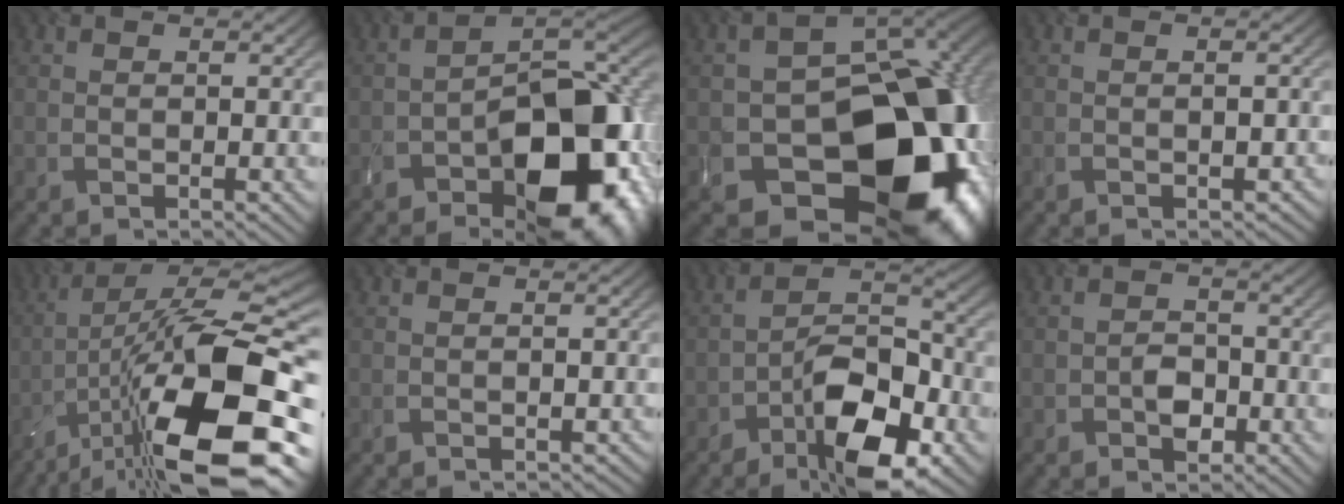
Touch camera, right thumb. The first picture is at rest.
{"total": 17.5, "force": [-8.1, 9.0, 12.7], "torque": [-0.163, -0.018, -0.133]}
{"total": 21.7, "force": [-7.8, 14.7, 13.9], "torque": [-0.205, -0.047, -0.095]}
{"total": 1.4, "force": [-0.5, 0.6, 1.1], "torque": [-0.018, -0.001, -0.006]}
{"total": 20.7, "force": [-9.2, 6.7, 17.3], "torque": [-0.274, -0.002, -0.156]}
{"total": 0.6, "force": [-0.4, 0.1, 0.3], "torque": [-0.006, -0.001, -0.005]}
{"total": 12.6, "force": [-6.4, 5.7, 9.3], "torque": [-0.153, 0.000, -0.118]}
{"total": 2.8, "force": [-1.2, 1.8, 1.6], "torque": [-0.026, 0.002, -0.021]}